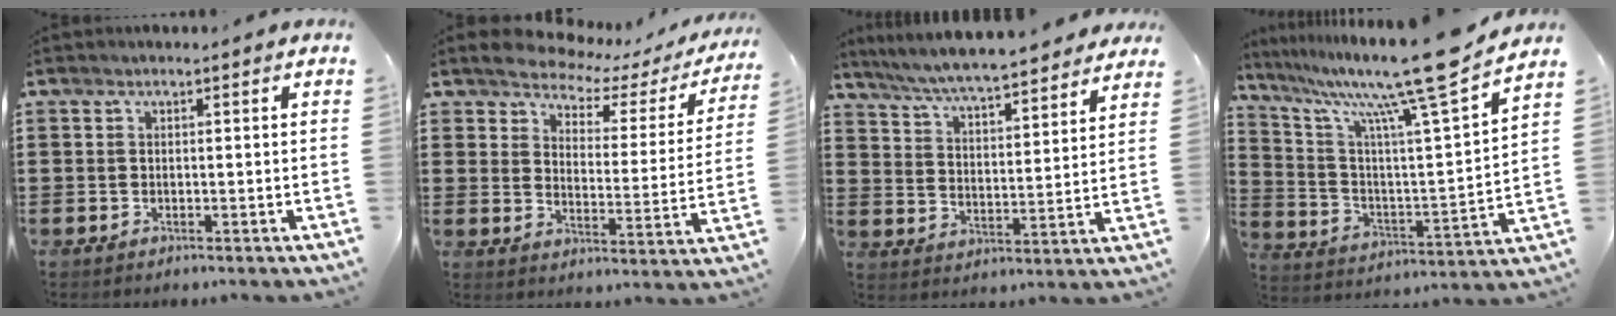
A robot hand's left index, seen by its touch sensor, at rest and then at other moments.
{"total": 4.2, "force": [4.0, 1.0, 0.9], "torque": [-0.045, -0.028, 0.063]}
{"total": 6.2, "force": [6.0, 0.1, 1.6], "torque": [-0.059, -0.040, 0.104]}
{"total": 15.4, "force": [12.1, 0.1, 9.6], "torque": [-0.194, -0.077, 0.187]}